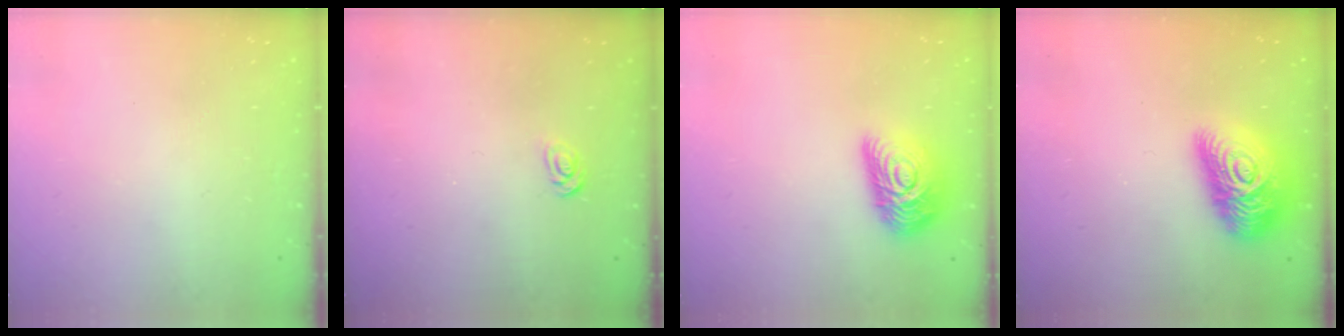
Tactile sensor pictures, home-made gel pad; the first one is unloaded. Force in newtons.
{"total": 2.6, "press": 2.6, "slide": 0.4}
{"total": 14.6, "press": 14.6, "slide": 0.8}
{"total": 18.5, "press": 18.5, "slide": 1.0}